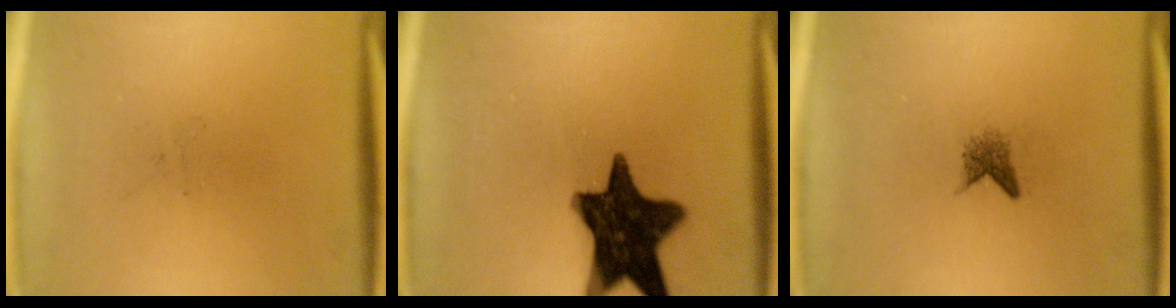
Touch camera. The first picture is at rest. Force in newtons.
{"total": 15.7}
{"total": 1.6}